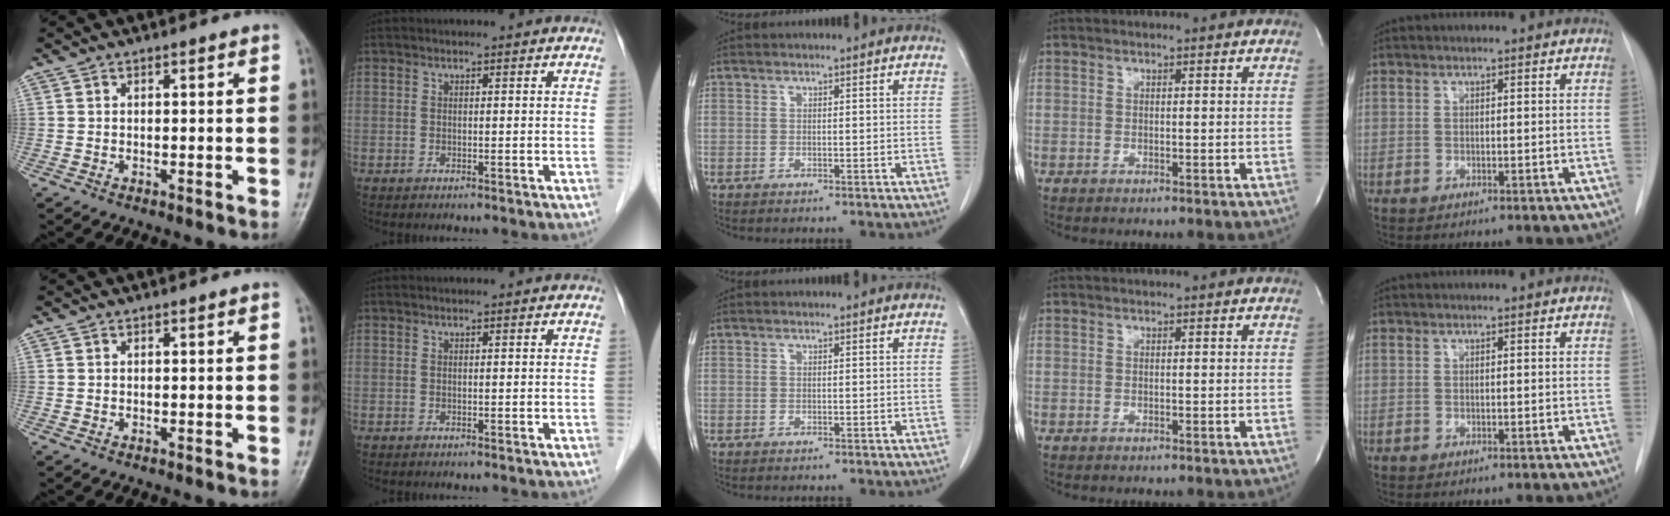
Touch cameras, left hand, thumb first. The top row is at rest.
{}